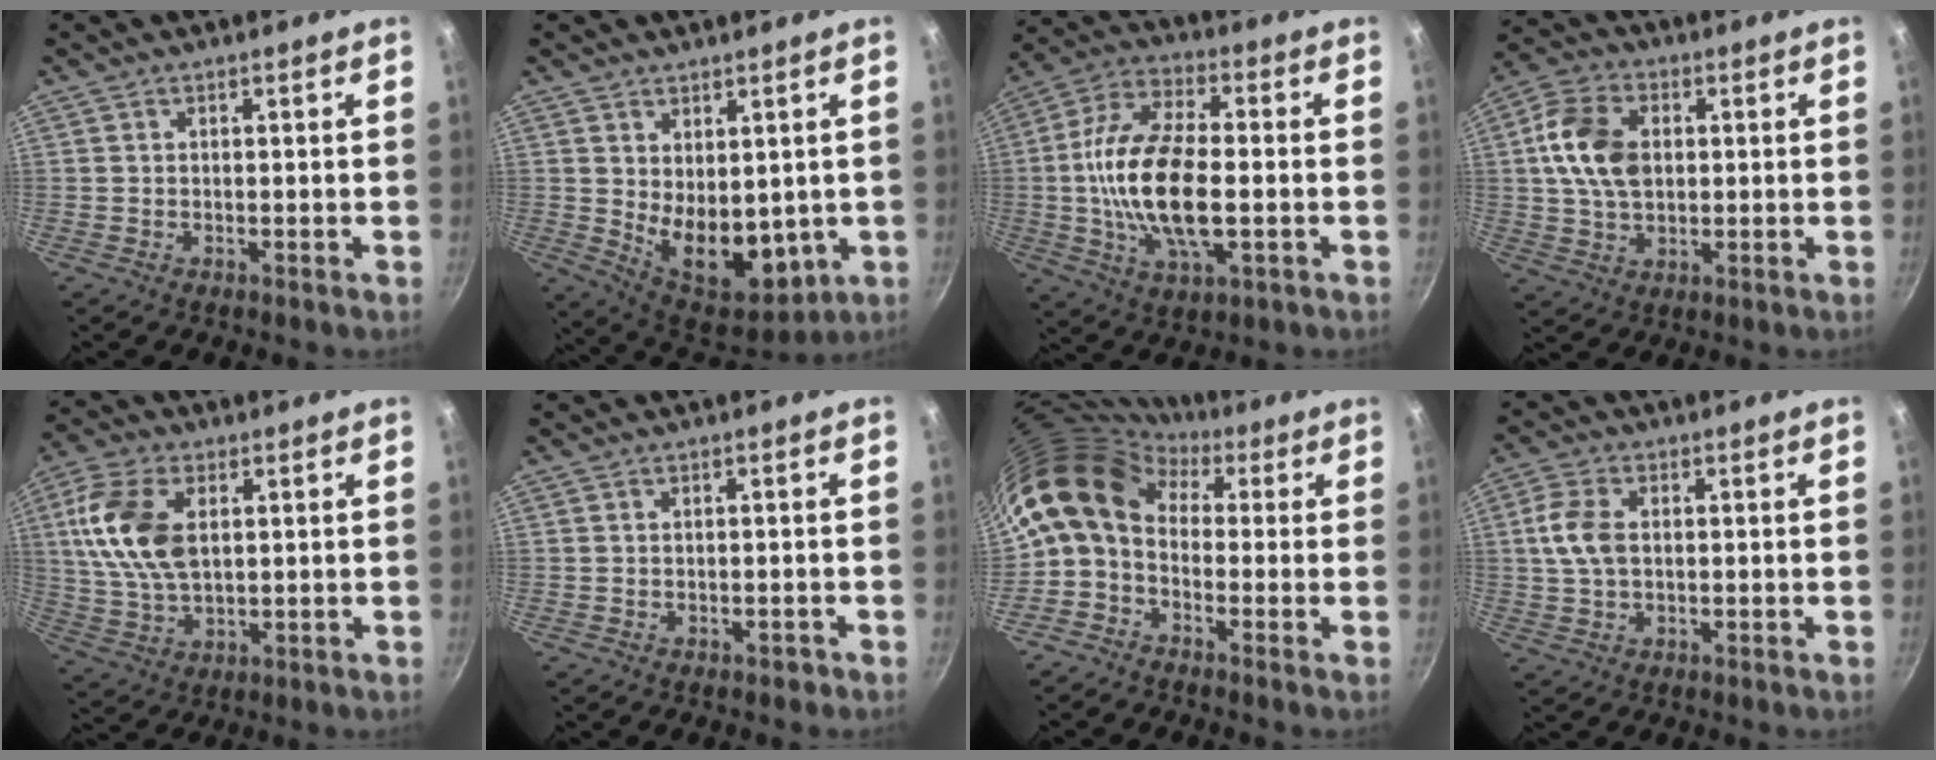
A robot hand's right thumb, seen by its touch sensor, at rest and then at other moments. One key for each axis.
{"total": 13.2, "fx": 0.4, "fy": 8.2, "fz": 10.4, "tx": -0.125, "ty": -0.040, "tz": 0.033}
{"total": 18.5, "fx": -1.7, "fy": 8.5, "fz": 16.3, "tx": -0.309, "ty": 0.018, "tz": -0.041}
{"total": 12.0, "fx": 1.6, "fy": 8.2, "fz": 8.7, "tx": -0.149, "ty": 0.010, "tz": 0.020}
{"total": 13.7, "fx": 2.9, "fy": 8.0, "fz": 10.7, "tx": -0.204, "ty": -0.002, "tz": 0.054}
{"total": 0.9, "fx": -0.6, "fy": 0.6, "fz": 0.5, "tx": -0.002, "ty": 0.010, "tz": -0.001}
{"total": 11.6, "fx": 1.8, "fy": 8.0, "fz": 8.2, "tx": -0.145, "ty": 0.025, "tz": 0.007}
{"total": 6.6, "fx": 0.6, "fy": 4.1, "fz": 5.1, "tx": -0.101, "ty": 0.008, "tz": 0.008}